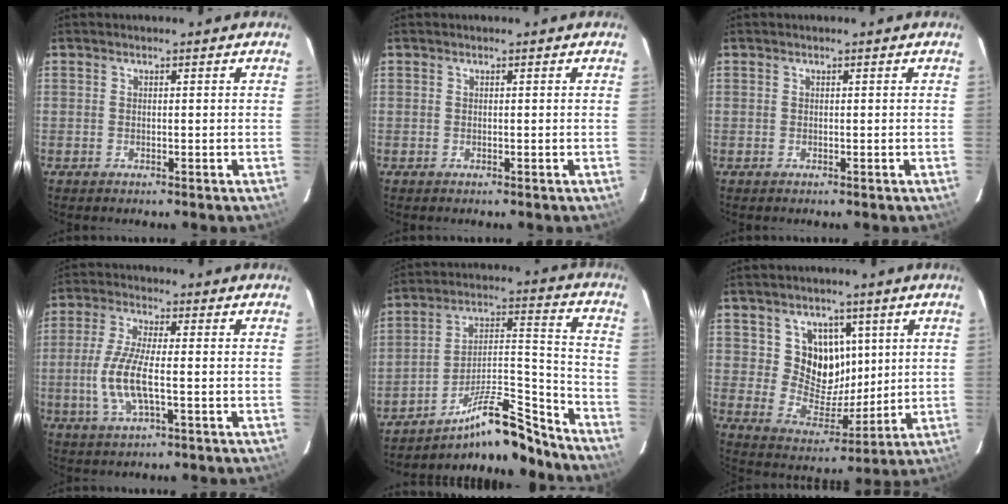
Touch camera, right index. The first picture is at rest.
{"total": 0.0}
{"total": 0.0}
{"total": 9.5, "force": [-1.7, 2.5, 9.0], "torque": [-0.187, -0.005, -0.036]}
{"total": 16.3, "force": [-14.4, 3.0, 7.1], "torque": [-0.120, 0.034, -0.229]}
{"total": 10.4, "force": [3.5, 8.8, 4.3], "torque": [-0.078, -0.007, 0.074]}